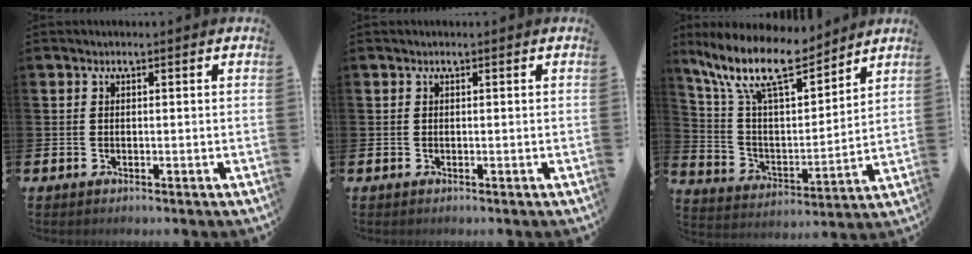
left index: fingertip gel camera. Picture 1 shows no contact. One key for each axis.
{"total": 0.0}
{"total": 13.3, "fx": 10.9, "fy": 3.7, "fz": 6.7, "tx": -0.168, "ty": -0.060, "tz": 0.191}